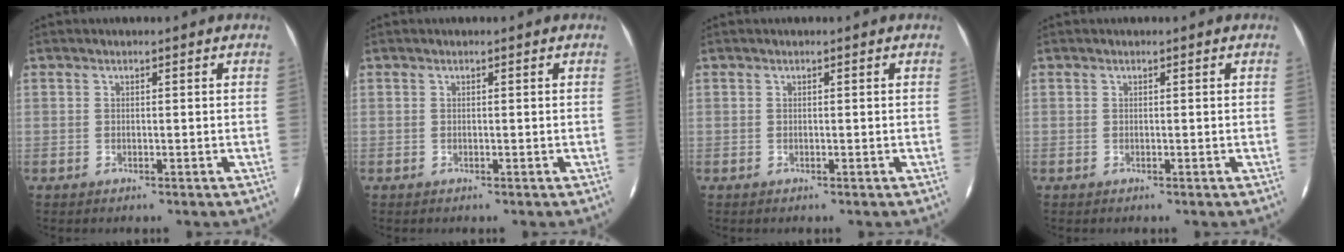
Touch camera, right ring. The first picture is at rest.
{"total": 0.0}
{"total": 0.0}
{"total": 0.0}